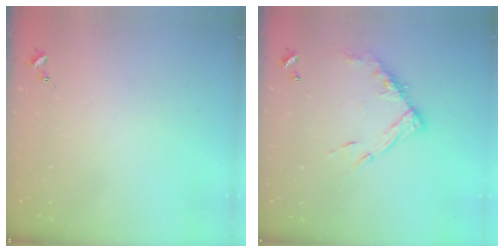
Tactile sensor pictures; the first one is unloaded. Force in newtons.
{"total": 13.3, "press": 13.3, "slide": 1.1}